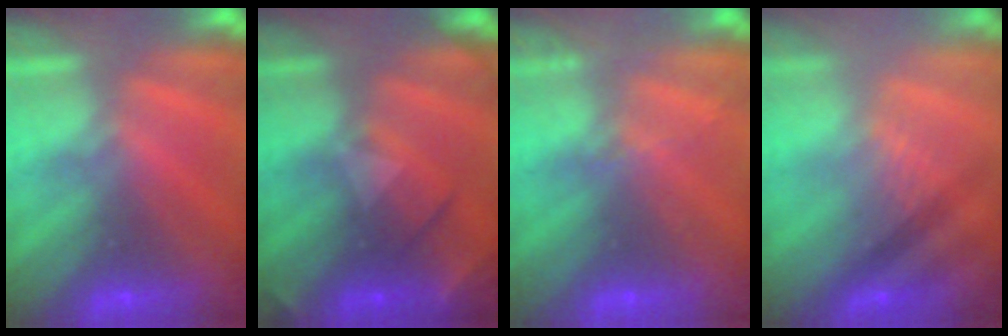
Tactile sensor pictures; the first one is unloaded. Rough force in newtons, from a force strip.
{"total": 2.4}
{"total": 2.0}
{"total": 2.2}